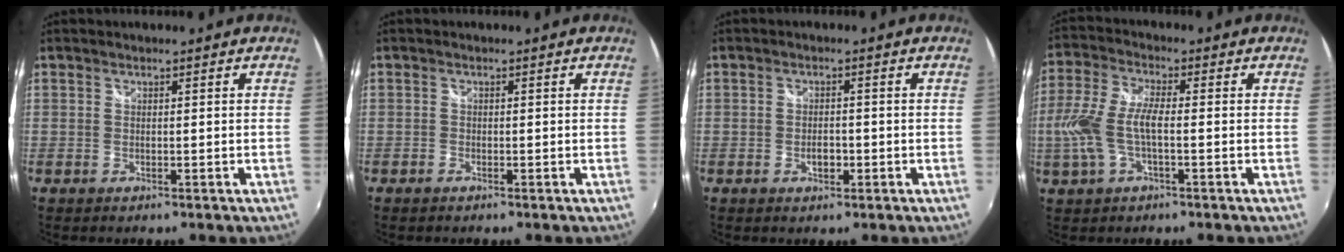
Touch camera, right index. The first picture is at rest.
{"total": 0.7, "force": [-0.6, 0.3, 0.2], "torque": [-0.006, -0.001, -0.013]}
{"total": 2.4, "force": [-0.8, 1.6, 1.6], "torque": [-0.028, -0.001, -0.014]}
{"total": 9.8, "force": [-1.7, 3.3, 9.1], "torque": [-0.202, 0.001, -0.033]}